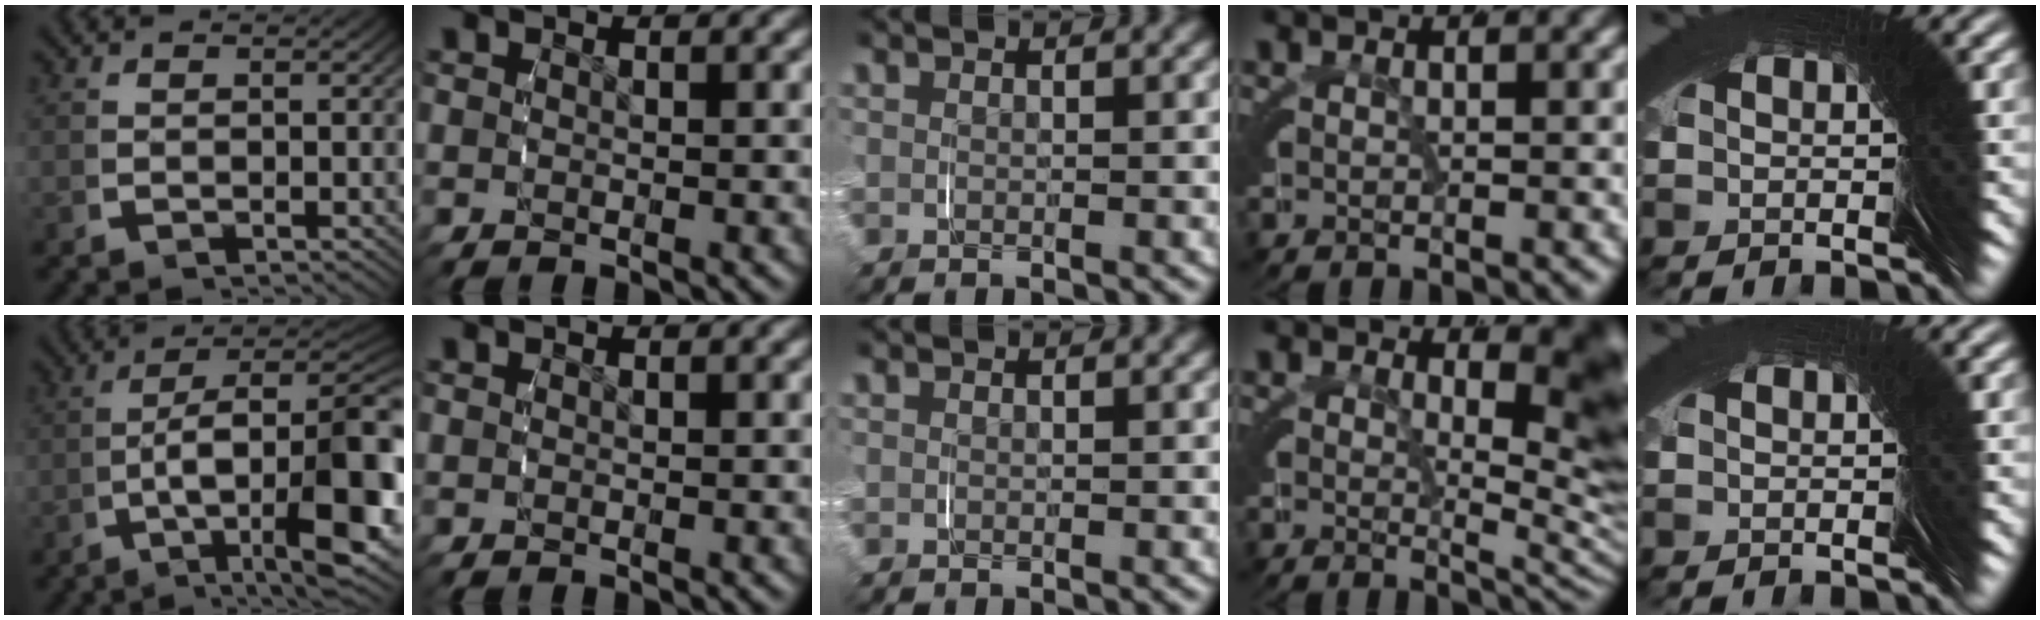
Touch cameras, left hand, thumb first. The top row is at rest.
{"thumb": {"total": 12.5, "force": [-2.0, 6.2, 10.7], "torque": [-0.187, -0.055, -0.011]}, "ring": {"total": 7.3, "force": [0.6, 2.2, 6.9], "torque": [-0.043, -0.002, 0.009]}, "little": {"total": 0.8, "force": [0.3, -0.2, -0.8], "torque": [0.013, 0.005, 0.003]}}